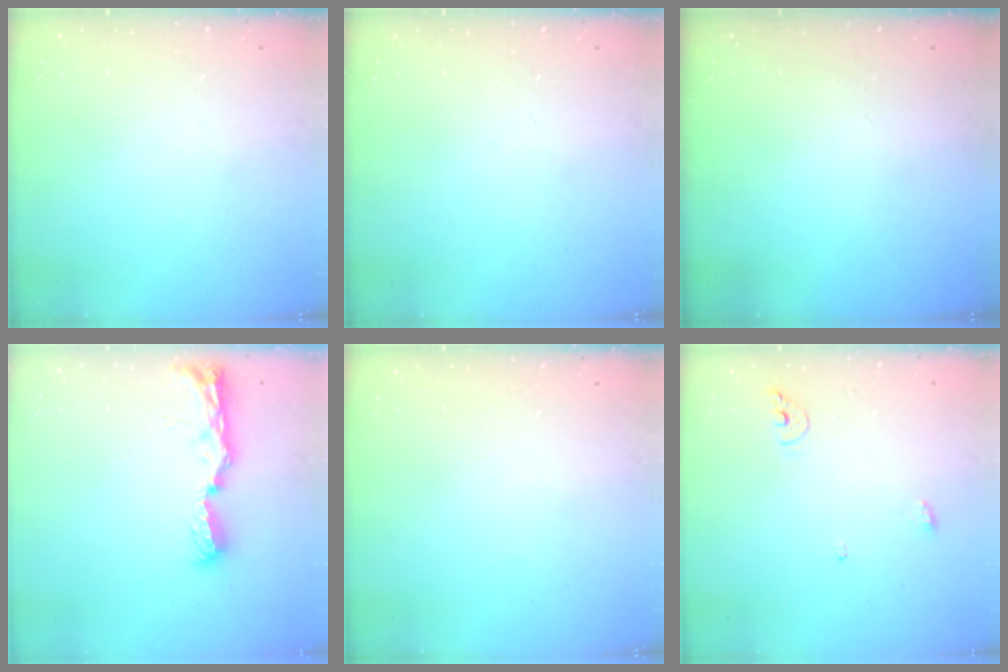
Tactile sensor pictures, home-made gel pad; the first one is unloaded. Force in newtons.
{"total": 0.0}
{"total": 0.0}
{"total": 10.5, "press": 9.6, "slide": 4.3}
{"total": 0.0}
{"total": 5.6, "press": 5.5, "slide": 1.0}